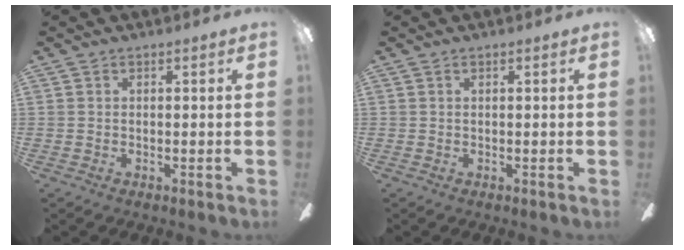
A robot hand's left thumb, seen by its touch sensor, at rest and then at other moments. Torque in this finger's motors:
{"motor_torque": [0.00, 0.00, 0.00, 0.00, 0.00]}